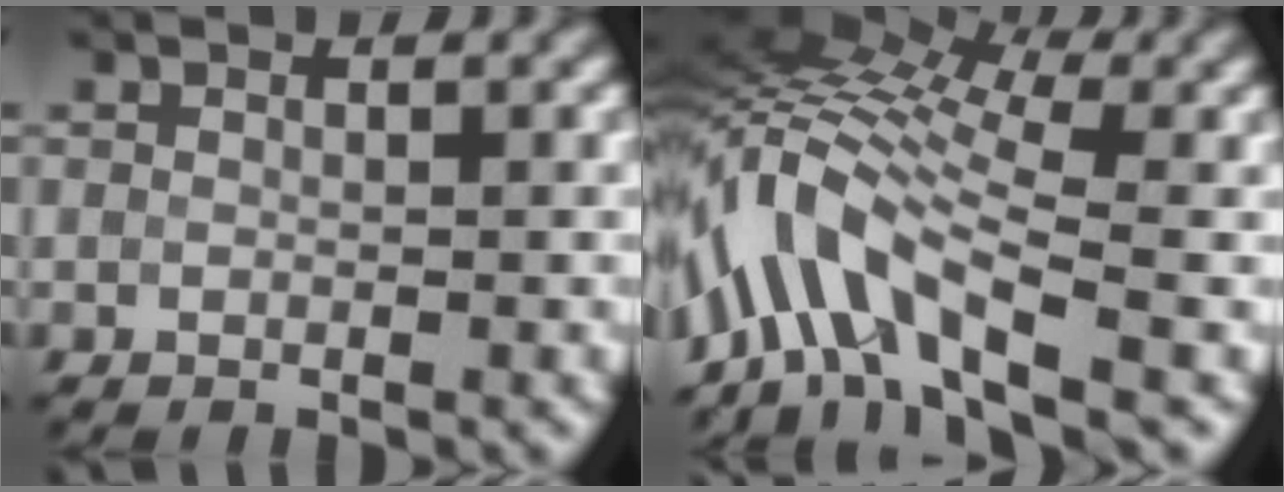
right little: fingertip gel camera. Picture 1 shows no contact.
{"total": 9.9, "force": [-2.7, 4.3, 8.6], "torque": [-0.176, 0.022, -0.060]}